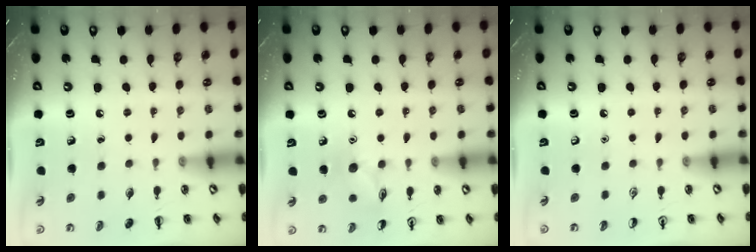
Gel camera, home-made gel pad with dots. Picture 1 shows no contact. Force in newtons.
{"total": 8.3, "press": 8.3, "slide": 0.6}
{"total": 0.0}